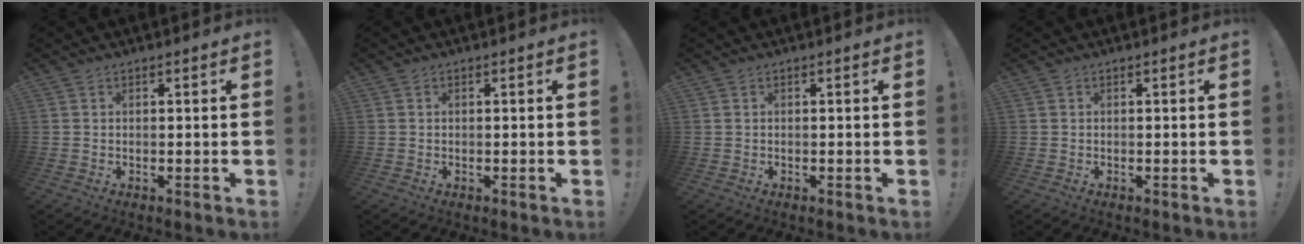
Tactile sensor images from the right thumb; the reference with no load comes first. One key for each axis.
{"total": 0.0}
{"total": 0.0}
{"total": 0.0}